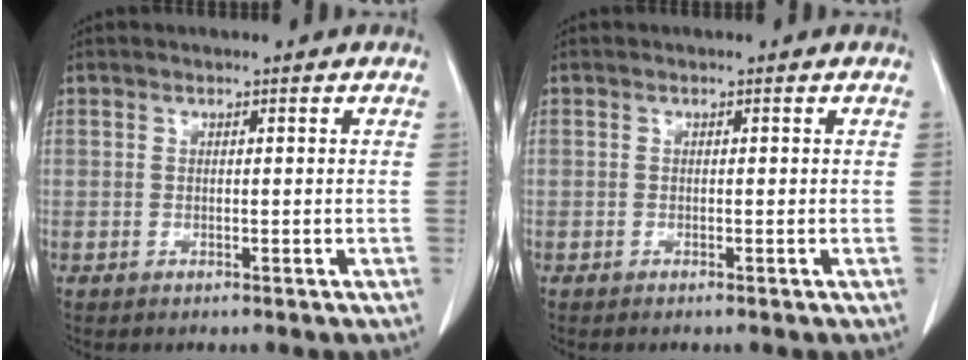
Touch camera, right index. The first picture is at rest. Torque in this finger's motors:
{"motor_torque": [-0.02, 0.00, 0.04, 0.01]}